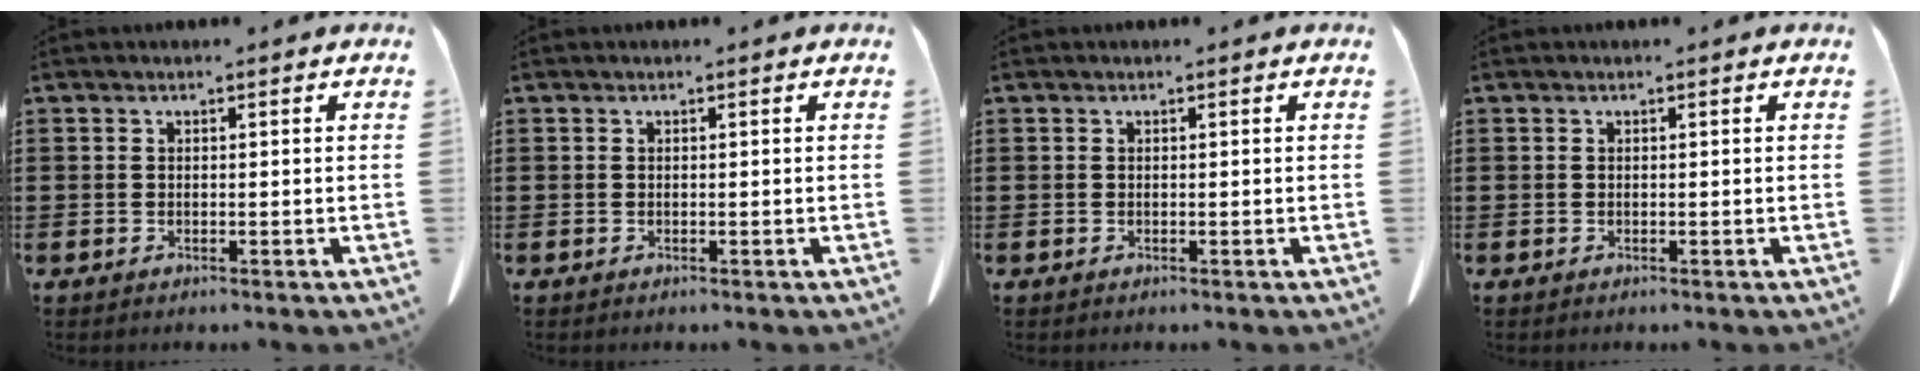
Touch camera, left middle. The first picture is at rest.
{"total": 0.0}
{"total": 0.0}
{"total": 0.0}